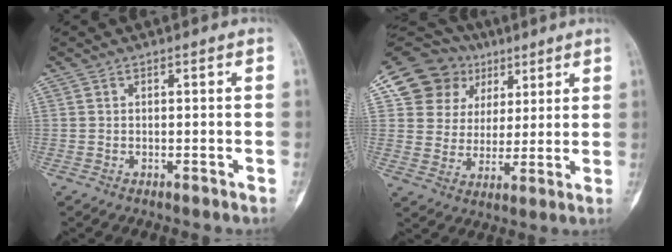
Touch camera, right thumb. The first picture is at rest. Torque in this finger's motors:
{"motor_torque": [-0.65, 2.43, 0.13, -0.02, 0.01]}